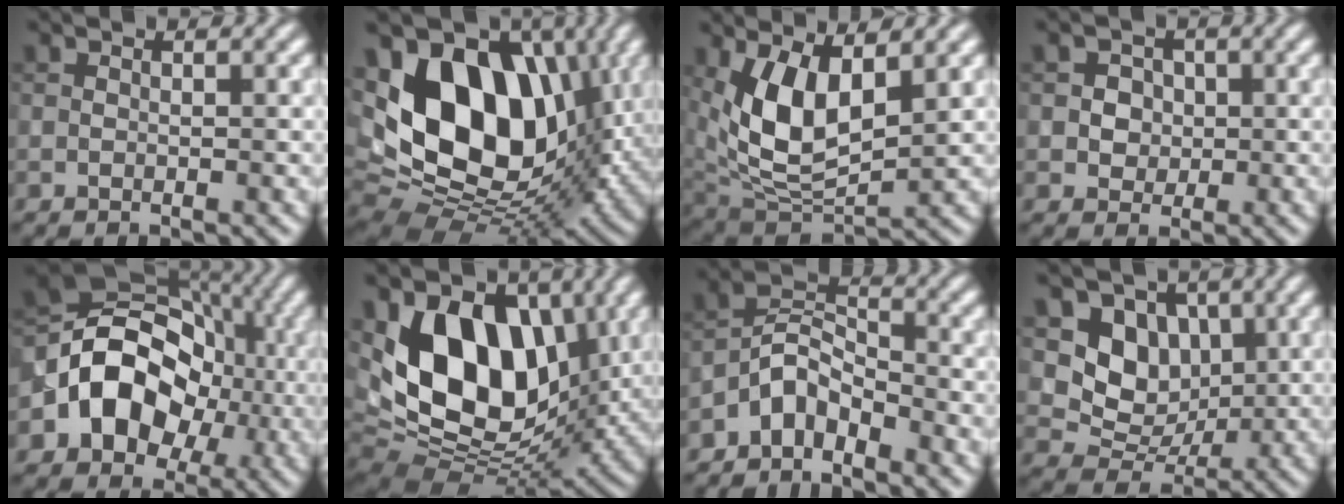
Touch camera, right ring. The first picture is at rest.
{"total": 14.7, "force": [2.7, 9.4, 10.9], "torque": [-0.172, 0.001, 0.041]}
{"total": 7.4, "force": [1.9, 3.7, 6.2], "torque": [-0.132, -0.013, 0.041]}
{"total": 2.7, "force": [0.5, 2.4, 1.1], "torque": [-0.004, 0.003, 0.002]}
{"total": 10.3, "force": [-2.1, 8.1, 6.1], "torque": [-0.092, 0.015, -0.057]}
{"total": 13.1, "force": [2.8, 8.4, 9.7], "torque": [-0.154, -0.006, 0.037]}
{"total": 3.9, "force": [-2.9, 1.8, 1.9], "torque": [-0.031, 0.014, -0.066]}
{"total": 6.0, "force": [1.6, 4.8, 3.0], "torque": [-0.046, -0.010, 0.019]}